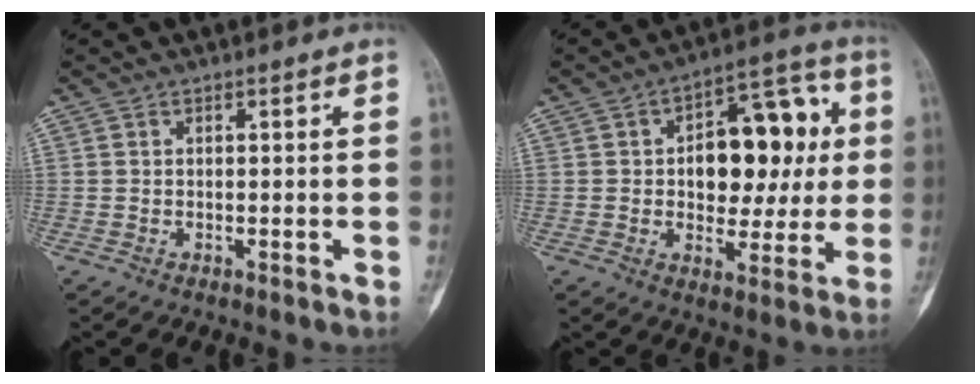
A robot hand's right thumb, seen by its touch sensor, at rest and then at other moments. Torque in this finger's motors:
{"motor_torque": [1.27, 2.28, -0.12, 0.06, 0.07]}